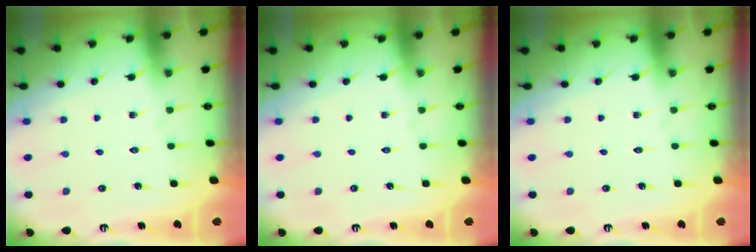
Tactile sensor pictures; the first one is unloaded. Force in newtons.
{"total": 0.0}
{"total": 0.0}